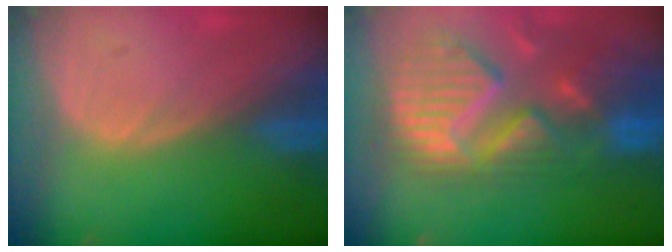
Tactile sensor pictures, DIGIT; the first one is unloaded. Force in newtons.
{"total": 13.7, "press": 11.6, "slide": 7.3}